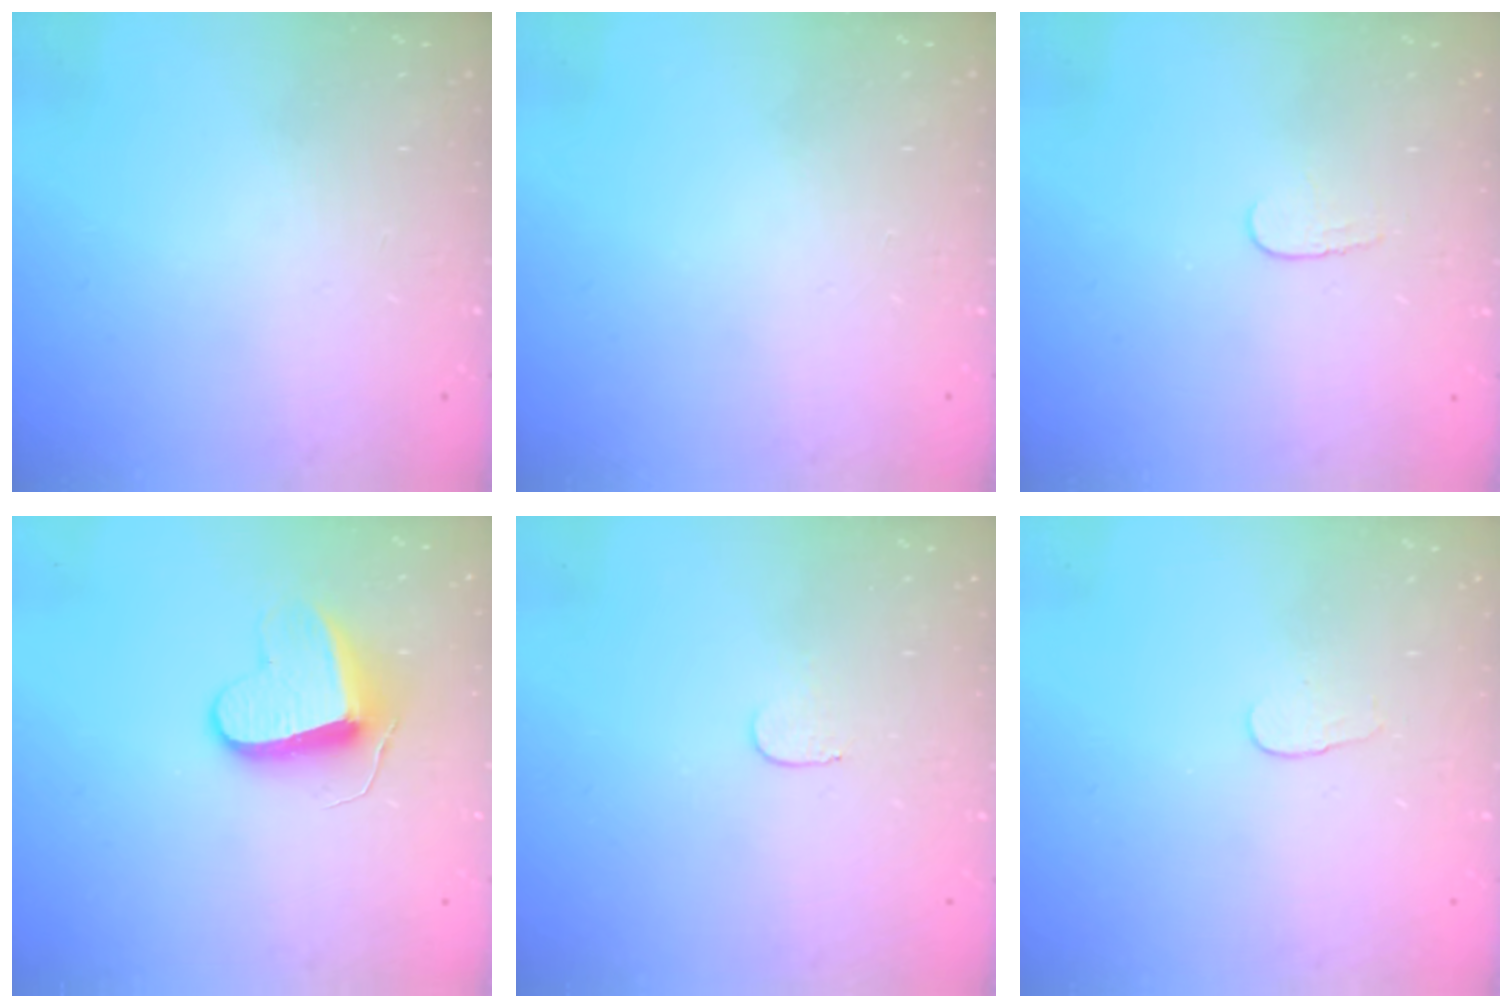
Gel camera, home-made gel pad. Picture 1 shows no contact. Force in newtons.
{"total": 0.0}
{"total": 3.6, "press": 3.5, "slide": 0.4}
{"total": 10.9, "press": 10.9, "slide": 0.7}
{"total": 3.1, "press": 3.1, "slide": 0.3}
{"total": 3.8, "press": 3.8, "slide": 0.3}